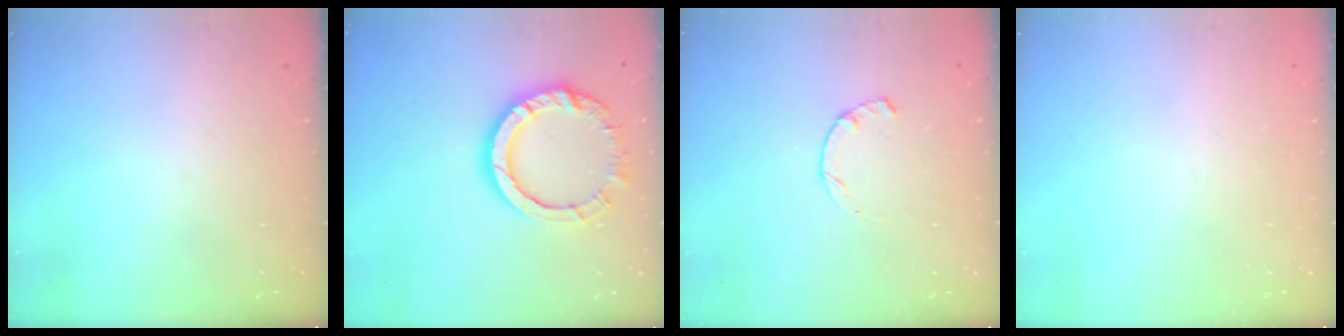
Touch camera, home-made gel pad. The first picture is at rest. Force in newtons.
{"total": 11.5, "press": 11.5, "slide": 1.0}
{"total": 1.9, "press": 1.9, "slide": 0.3}
{"total": 0.0}